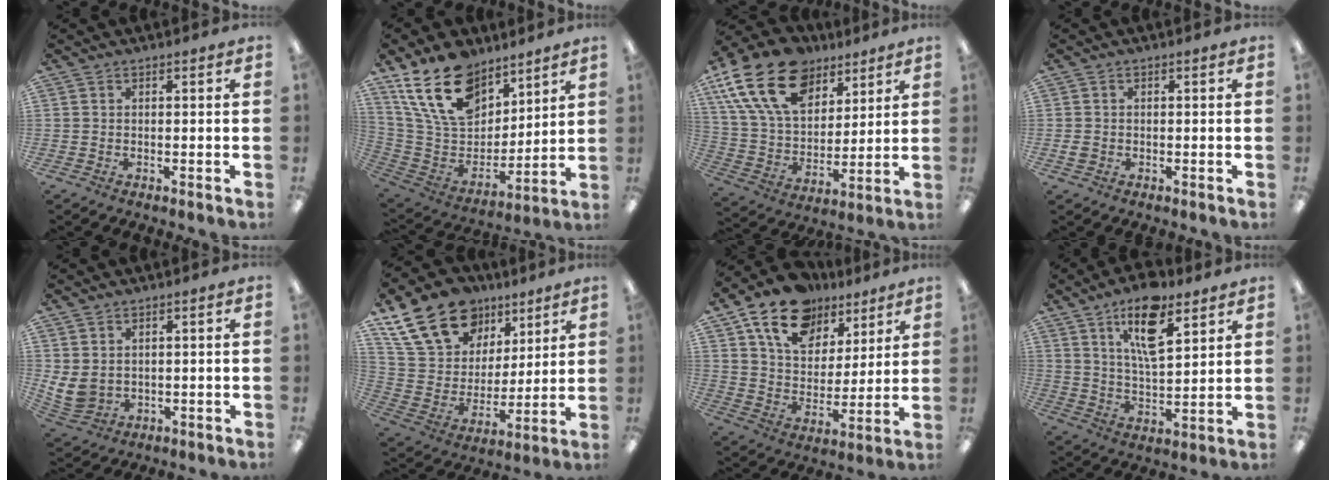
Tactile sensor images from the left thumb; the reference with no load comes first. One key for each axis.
{"total": 21.1, "fx": 13.5, "fy": 12.4, "fz": 10.6, "tx": -0.202, "ty": -0.059, "tz": 0.252}
{"total": 22.9, "fx": 12.7, "fy": 14.1, "fz": 12.9, "tx": -0.254, "ty": -0.055, "tz": 0.231}
{"total": 1.6, "fx": -0.3, "fy": 1.3, "fz": 0.9, "tx": -0.014, "ty": 0.005, "tz": -0.006}
{"total": 5.6, "fx": 2.1, "fy": 4.1, "fz": 3.1, "tx": -0.080, "ty": -0.011, "tz": 0.042}
{"total": 21.8, "fx": 13.2, "fy": 14.2, "fz": 9.9, "tx": -0.182, "ty": -0.055, "tz": 0.247}
{"total": 17.2, "fx": 11.2, "fy": 10.6, "fz": 7.6, "tx": -0.135, "ty": -0.053, "tz": 0.206}
{"total": 14.5, "fx": 9.0, "fy": 5.8, "fz": 9.8, "tx": -0.160, "ty": -0.031, "tz": 0.151}